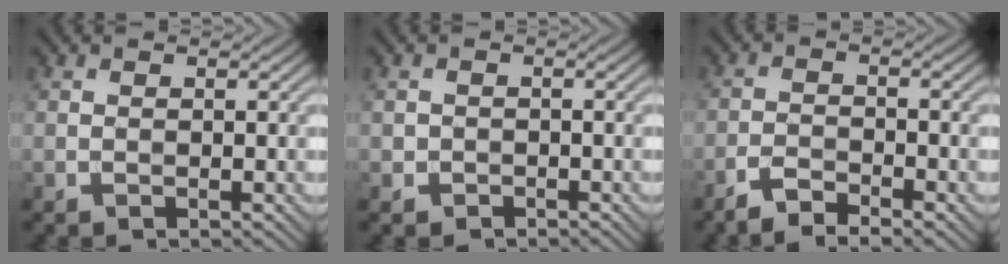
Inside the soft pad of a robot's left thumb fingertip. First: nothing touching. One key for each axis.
{"total": 1.2, "fx": -0.5, "fy": 1.0, "fz": -0.3, "tx": 0.007, "ty": -0.003, "tz": -0.013}
{"total": 3.8, "fx": -3.3, "fy": 0.6, "fz": 1.9, "tx": -0.044, "ty": -0.001, "tz": -0.068}